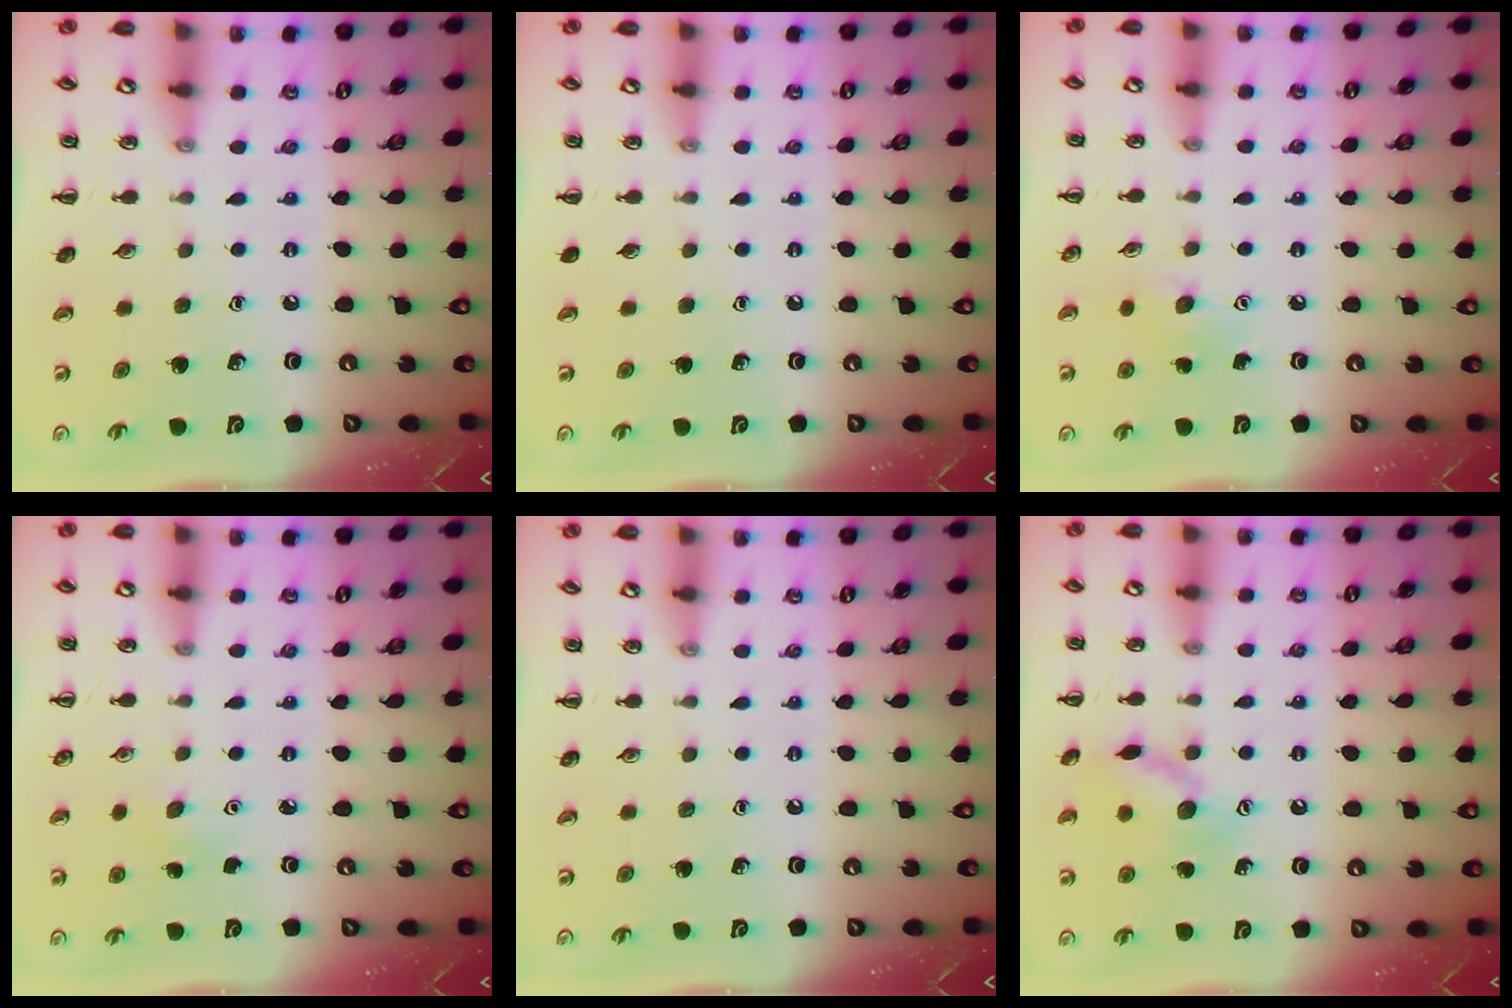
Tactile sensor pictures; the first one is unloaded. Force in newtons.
{"total": 0.0}
{"total": 6.2, "press": 6.0, "slide": 1.4}
{"total": 2.9, "press": 2.8, "slide": 0.8}
{"total": 0.0}
{"total": 11.1, "press": 11.1, "slide": 0.5}